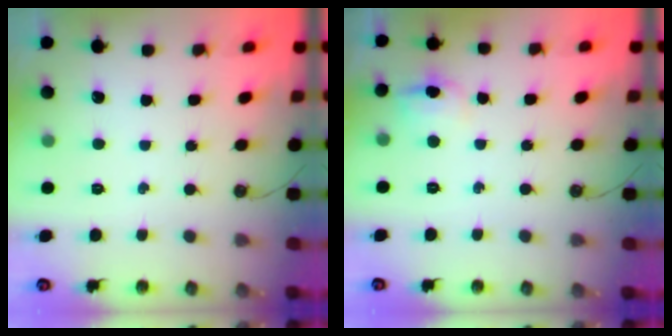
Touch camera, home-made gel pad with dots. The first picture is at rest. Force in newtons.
{"total": 12.9, "press": 5.7, "slide": 11.5}